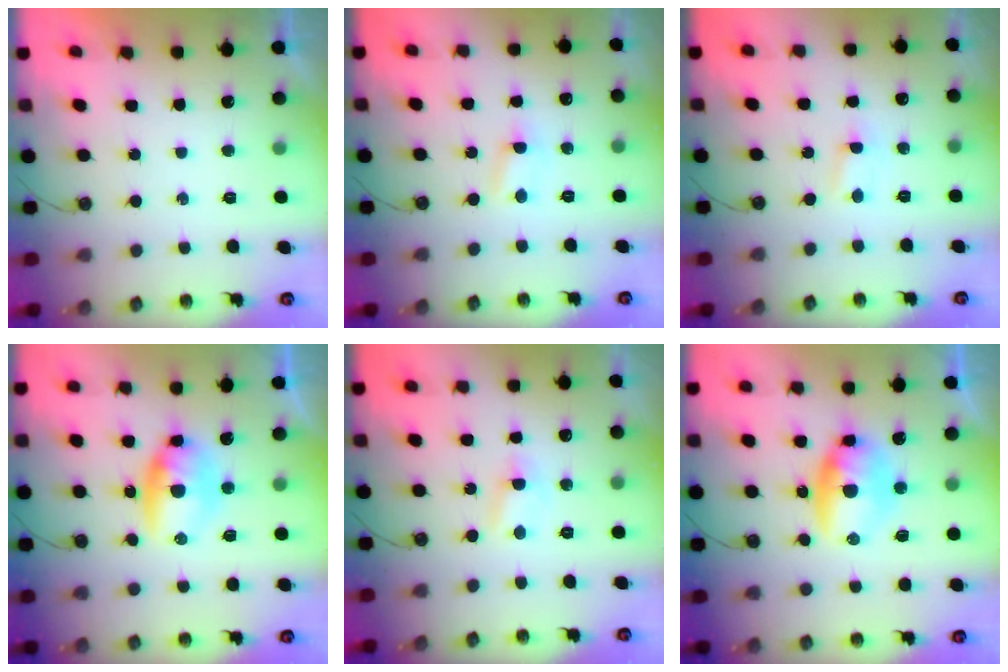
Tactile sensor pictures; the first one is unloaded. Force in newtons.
{"total": 2.5, "press": 2.5, "slide": 0.4}
{"total": 0.8, "press": 0.8, "slide": 0.1}
{"total": 7.4, "press": 7.4, "slide": 0.8}
{"total": 4.5, "press": 4.5, "slide": 0.4}
{"total": 18.1, "press": 11.8, "slide": 13.7}